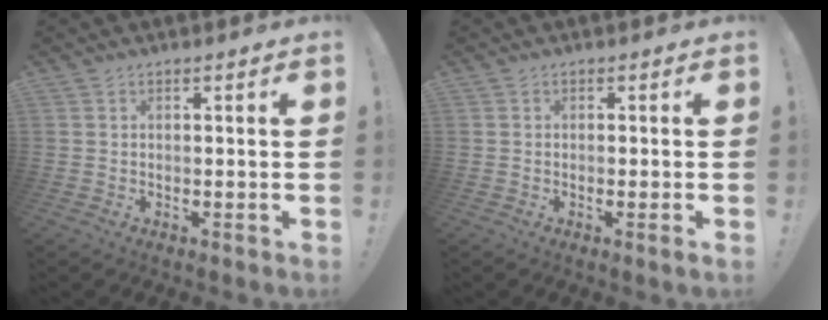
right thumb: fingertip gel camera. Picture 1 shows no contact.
{"total": 1.5, "force": [-0.5, -0.4, 1.3], "torque": [-0.026, -0.001, -0.008]}